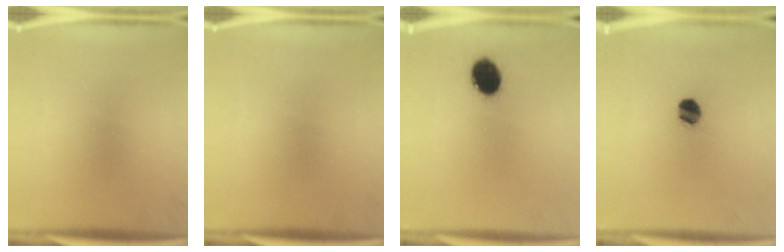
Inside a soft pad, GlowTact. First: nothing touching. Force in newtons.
{"total": 0.0}
{"total": 7.5}
{"total": 4.8}